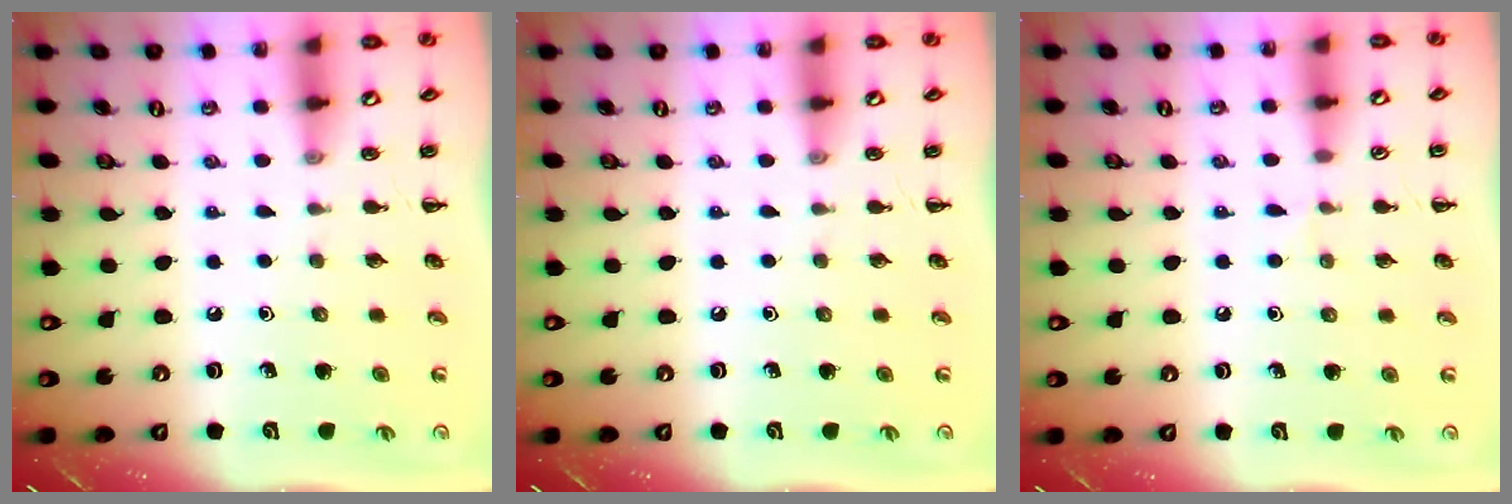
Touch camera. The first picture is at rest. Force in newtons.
{"total": 0.0}
{"total": 3.8, "press": 3.5, "slide": 1.5}